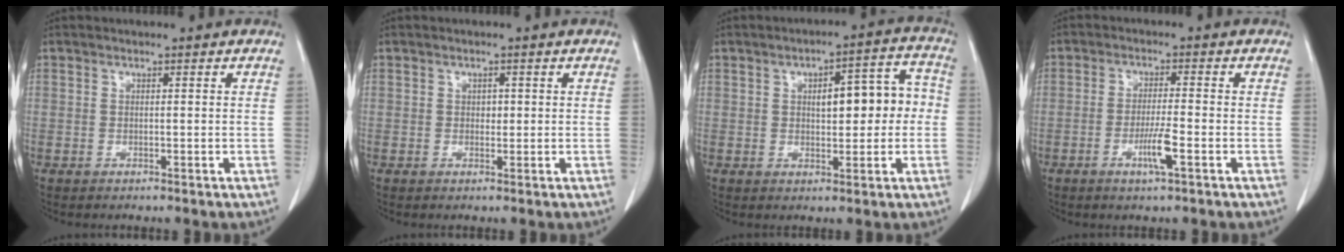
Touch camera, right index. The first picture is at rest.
{"total": 1.1, "force": [0.2, 0.8, 0.7], "torque": [-0.009, 0.001, 0.003]}
{"total": 8.8, "force": [0.5, 3.3, 8.2], "torque": [-0.105, 0.038, 0.013]}
{"total": 4.6, "force": [-1.9, 0.0, 4.2], "torque": [-0.079, -0.007, -0.036]}